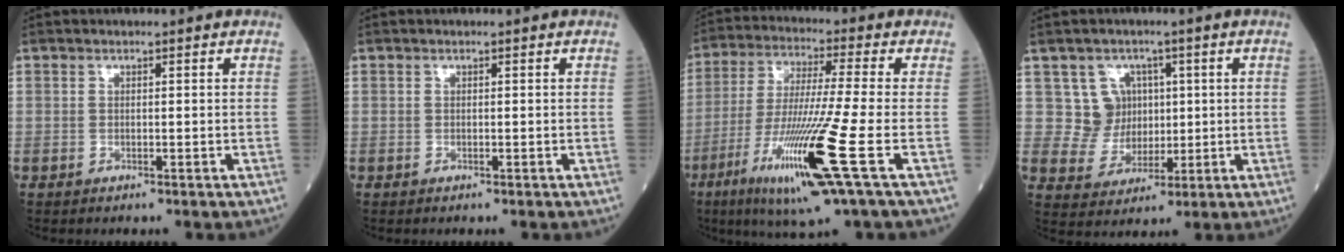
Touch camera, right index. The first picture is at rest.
{"total": 0.0}
{"total": 15.9, "force": [-6.2, -1.3, 14.5], "torque": [-0.300, -0.040, -0.116]}
{"total": 5.9, "force": [1.7, 5.7, 0.4], "torque": [-0.003, 0.013, 0.038]}